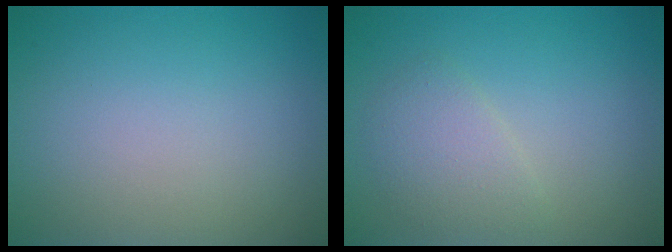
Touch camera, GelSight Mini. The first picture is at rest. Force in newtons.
{"total": 2.4, "press": 2.4, "slide": 0.2}